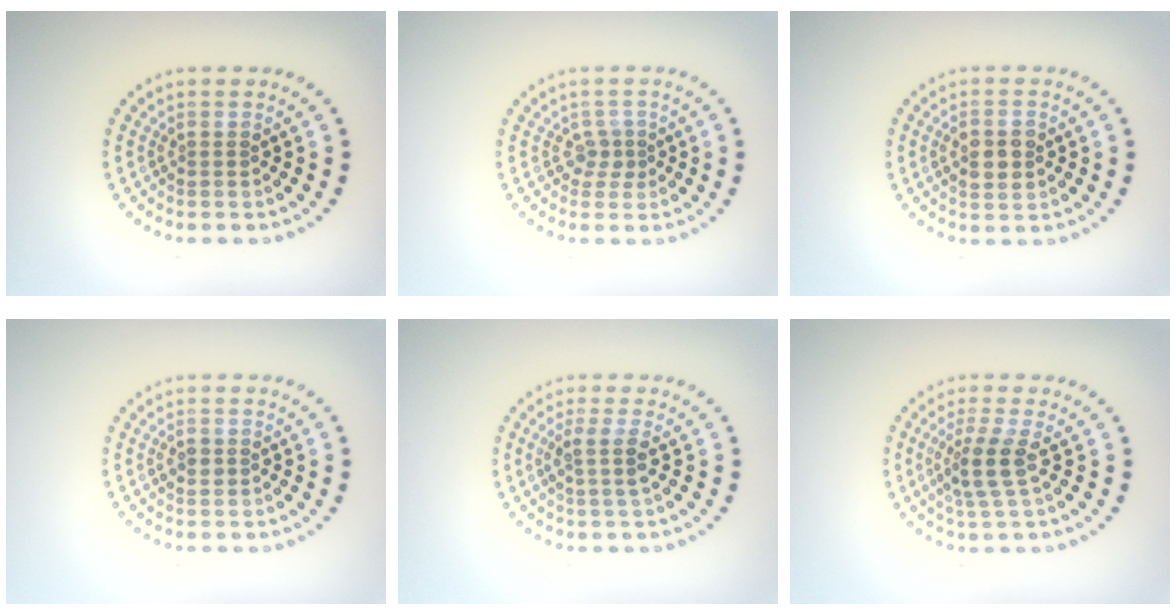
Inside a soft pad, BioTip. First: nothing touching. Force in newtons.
{"total": 1.7, "press": 1.2, "slide": 1.2}
{"total": 2.9, "press": 2.9, "slide": 0.2}
{"total": 1.4, "press": 1.3, "slide": 0.2}
{"total": 2.0, "press": 1.6, "slide": 1.2}
{"total": 3.0, "press": 2.4, "slide": 1.7}